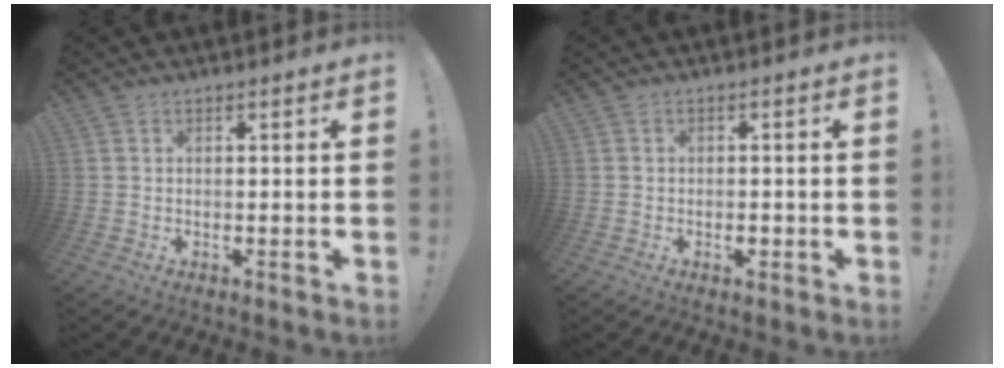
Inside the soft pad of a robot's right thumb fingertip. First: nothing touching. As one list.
[{"total": 1.6, "force": [-0.9, 0.7, 1.1], "torque": [-0.008, -0.001, -0.016]}]